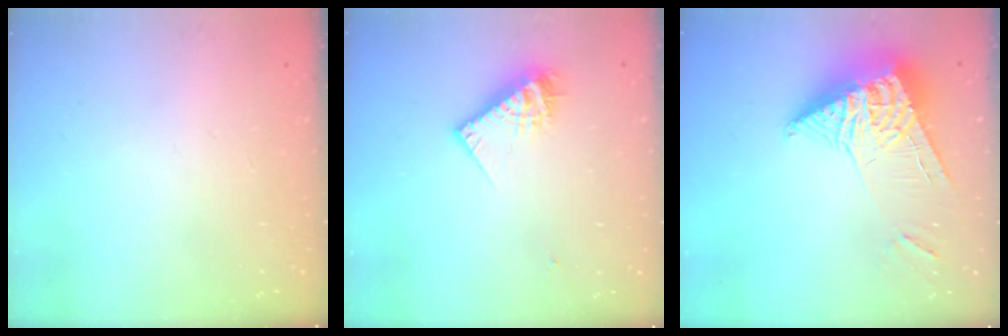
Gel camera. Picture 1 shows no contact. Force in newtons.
{"total": 10.1, "press": 10.0, "slide": 0.7}
{"total": 12.2, "press": 12.1, "slide": 1.9}